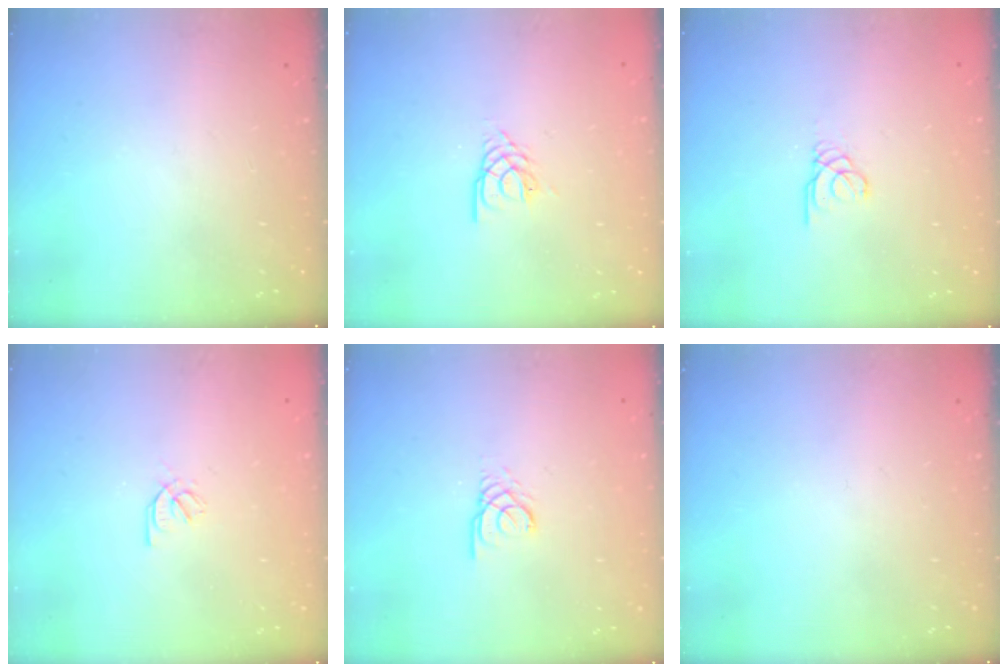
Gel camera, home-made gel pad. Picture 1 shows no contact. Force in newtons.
{"total": 2.5, "press": 2.4, "slide": 0.4}
{"total": 1.7, "press": 1.7, "slide": 0.2}
{"total": 2.2, "press": 2.1, "slide": 0.6}
{"total": 2.4, "press": 2.4, "slide": 0.3}
{"total": 0.0}